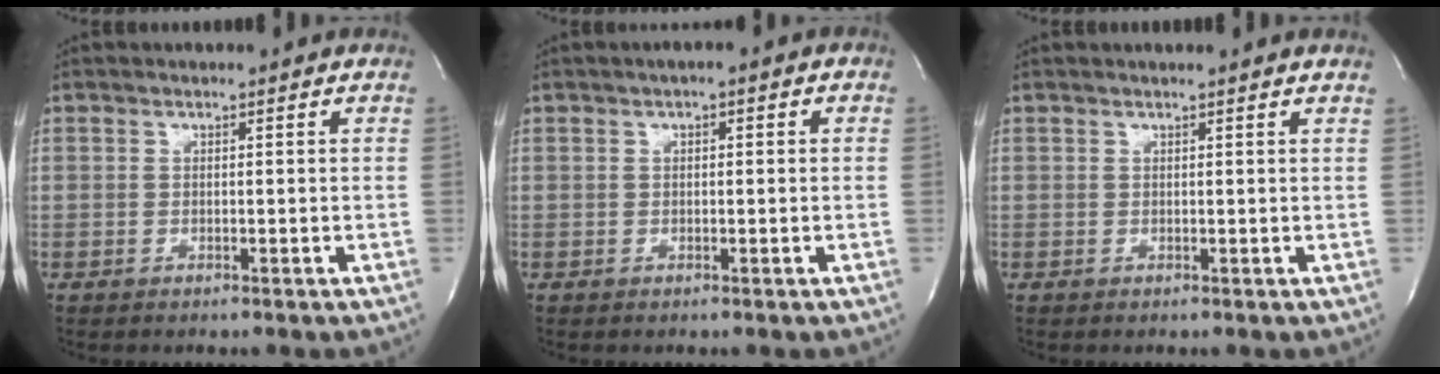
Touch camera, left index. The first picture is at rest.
{"total": 2.0, "force": [0.7, 0.8, 1.7], "torque": [-0.026, 0.011, 0.006]}
{"total": 1.8, "force": [1.7, -0.5, 0.6], "torque": [-0.021, -0.001, 0.022]}